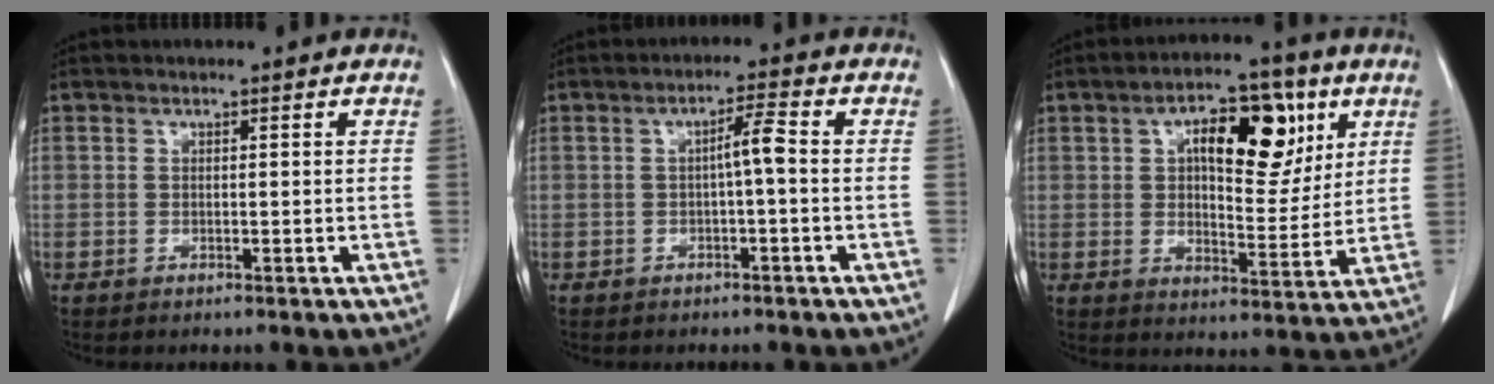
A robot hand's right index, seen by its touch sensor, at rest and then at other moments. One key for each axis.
{"total": 3.2, "fx": -0.3, "fy": 0.1, "fz": 3.2, "tx": -0.052, "ty": 0.008, "tz": -0.005}
{"total": 12.9, "fx": 4.9, "fy": 5.4, "fz": 10.7, "tx": -0.156, "ty": 0.022, "tz": 0.077}